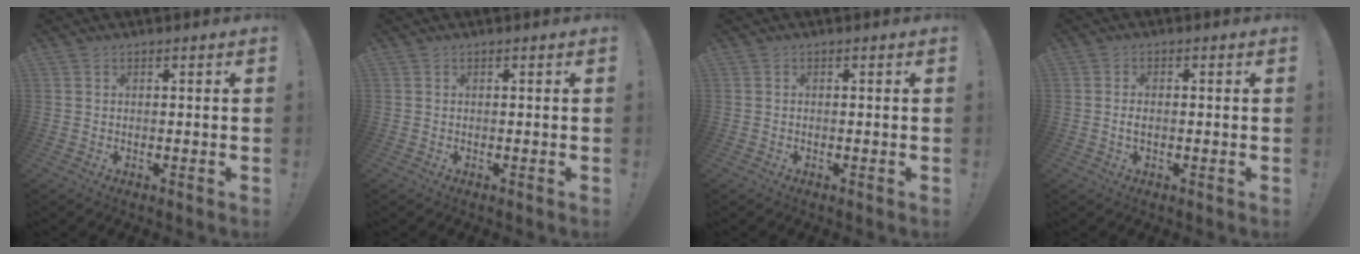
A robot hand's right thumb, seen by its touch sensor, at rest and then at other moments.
{"total": 0.0}
{"total": 0.0}
{"total": 2.0, "force": [-0.5, 1.0, 1.7], "torque": [-0.029, 0.004, -0.010]}